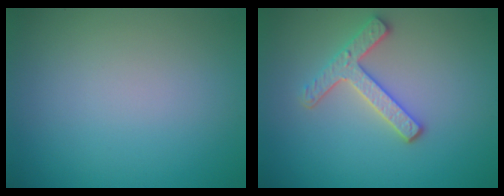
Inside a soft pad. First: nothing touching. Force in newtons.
{"total": 3.1, "press": 2.8, "slide": 1.2}